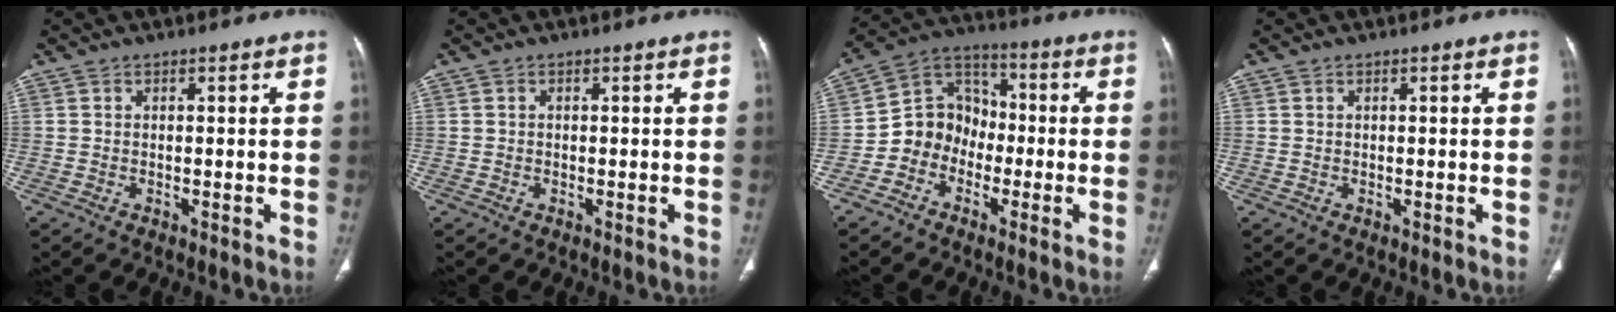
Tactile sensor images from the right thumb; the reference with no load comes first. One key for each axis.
{"total": 0.0}
{"total": 9.5, "fx": -3.1, "fy": 8.4, "fz": 3.1, "tx": -0.016, "ty": 0.054, "tz": -0.071}
{"total": 0.0}